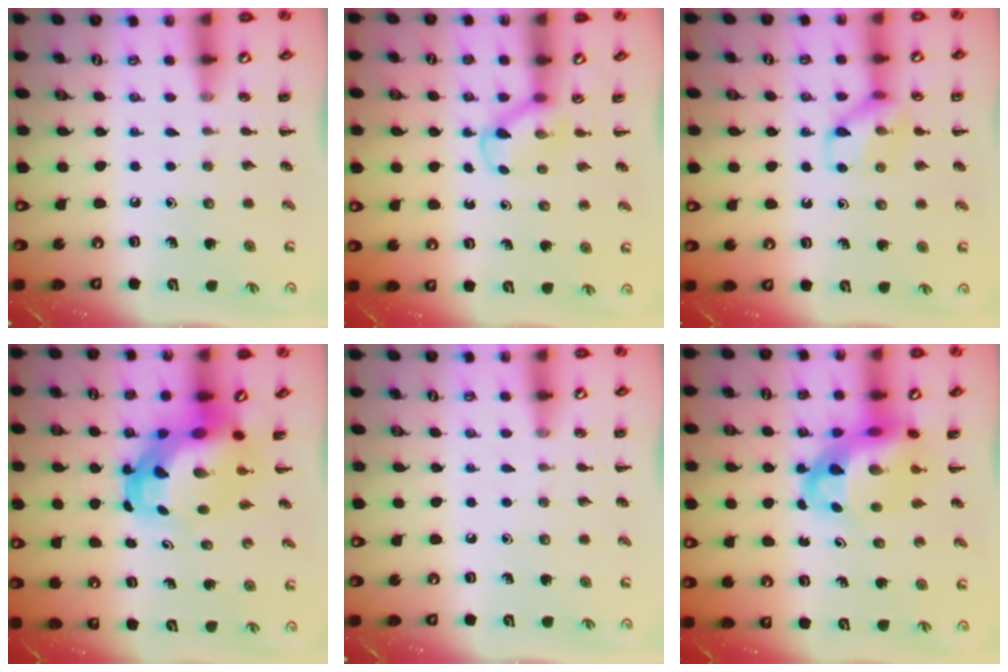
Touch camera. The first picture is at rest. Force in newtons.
{"total": 3.2, "press": 3.0, "slide": 1.1}
{"total": 10.2, "press": 10.2, "slide": 0.8}
{"total": 7.0, "press": 6.7, "slide": 2.1}
{"total": 0.0}
{"total": 7.8, "press": 7.5, "slide": 1.9}